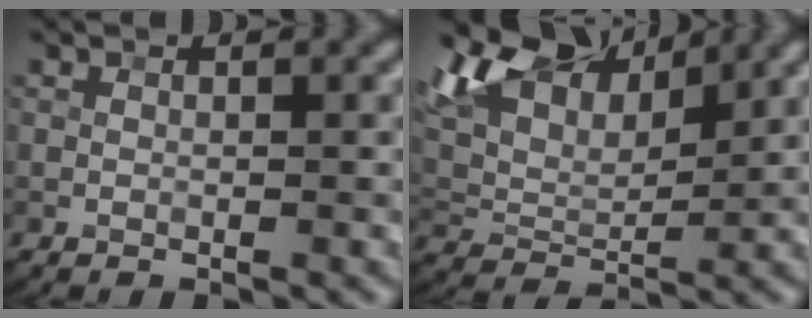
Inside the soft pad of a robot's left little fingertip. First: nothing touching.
{"total": 9.1, "force": [6.5, 4.0, 4.9], "torque": [-0.106, 0.021, 0.116]}